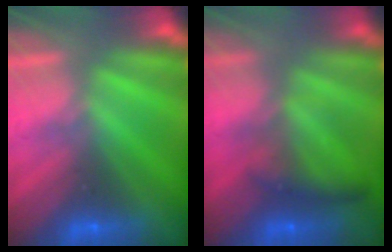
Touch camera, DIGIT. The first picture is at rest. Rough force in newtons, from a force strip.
{"total": 8.7}